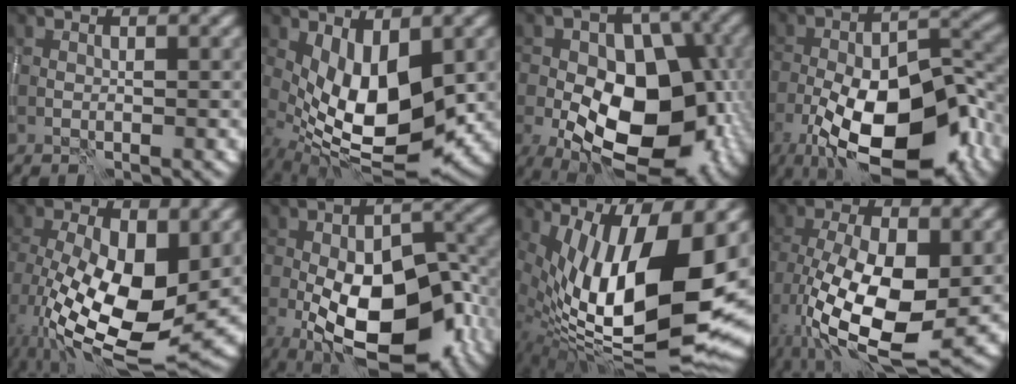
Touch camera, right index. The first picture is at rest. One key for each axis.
{"total": 8.6, "fx": -0.2, "fy": 4.0, "fz": 7.6, "tx": -0.138, "ty": -0.013, "tz": 0.003}
{"total": 15.7, "fx": -3.7, "fy": 9.9, "fz": 11.7, "tx": -0.160, "ty": -0.014, "tz": -0.055}
{"total": 15.6, "fx": -7.7, "fy": 6.7, "fz": 11.9, "tx": -0.186, "ty": -0.020, "tz": -0.127}
{"total": 13.3, "fx": -2.0, "fy": 6.4, "fz": 11.5, "tx": -0.214, "ty": -0.021, "tz": -0.030}
{"total": 15.1, "fx": -5.4, "fy": 7.7, "fz": 11.8, "tx": -0.175, "ty": -0.023, "tz": -0.082}
{"total": 17.2, "fx": 1.3, "fy": 6.7, "fz": 15.8, "tx": -0.258, "ty": -0.001, "tz": 0.032}
{"total": 13.0, "fx": -3.2, "fy": 5.7, "fz": 11.2, "tx": -0.207, "ty": -0.011, "tz": -0.056}